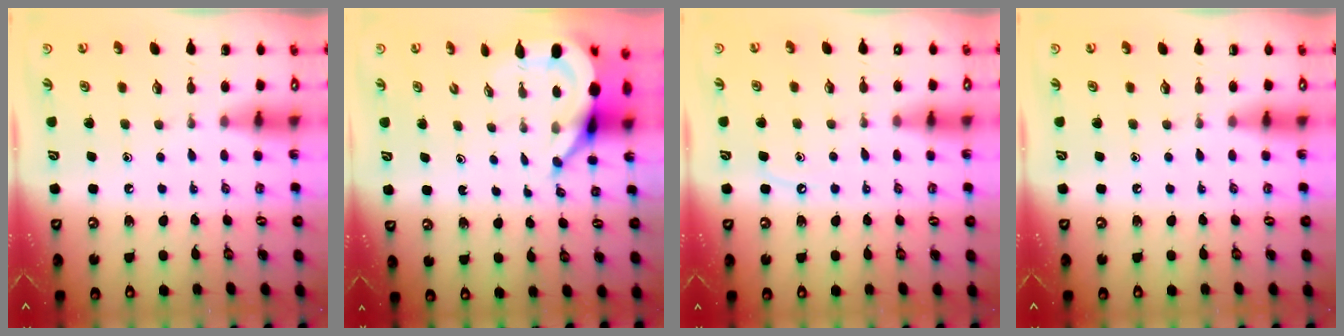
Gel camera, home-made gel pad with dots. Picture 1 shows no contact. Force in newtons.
{"total": 7.4, "press": 7.3, "slide": 1.0}
{"total": 3.8, "press": 3.8, "slide": 0.5}
{"total": 0.0}